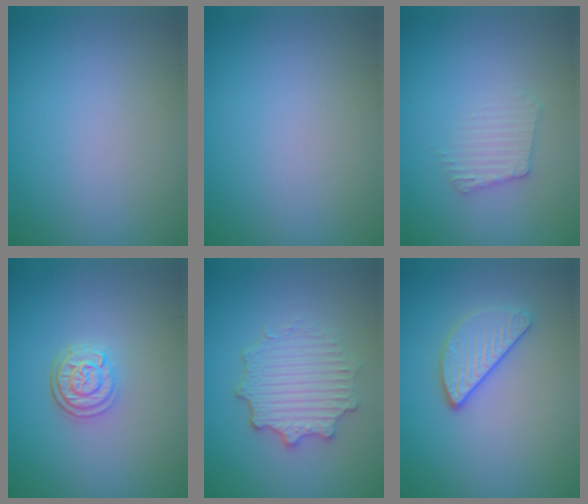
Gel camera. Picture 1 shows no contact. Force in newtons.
{"total": 0.0}
{"total": 2.1, "press": 2.0, "slide": 0.4}
{"total": 3.1, "press": 2.5, "slide": 1.8}
{"total": 4.5, "press": 3.8, "slide": 2.4}
{"total": 3.0, "press": 2.6, "slide": 1.3}